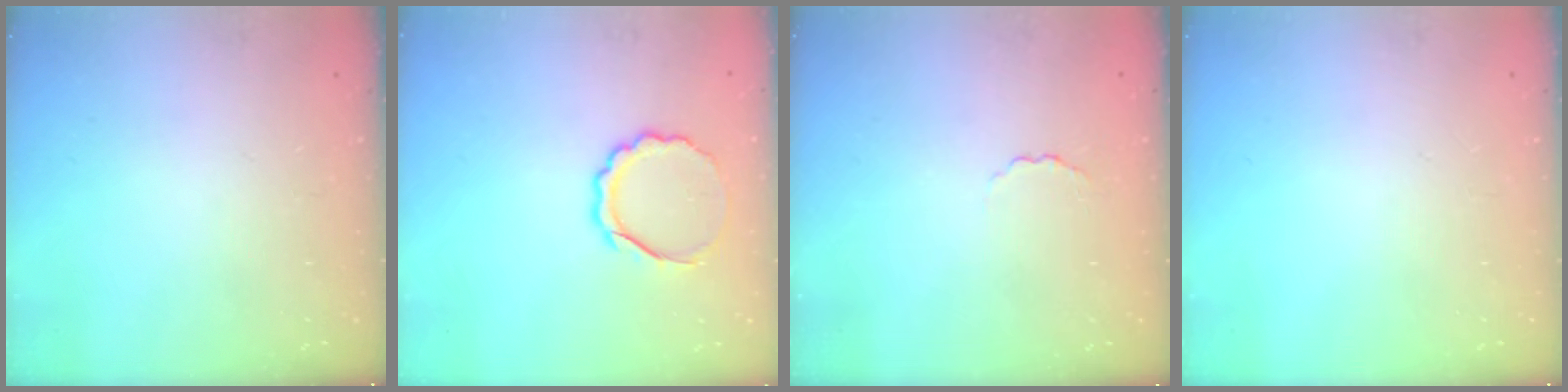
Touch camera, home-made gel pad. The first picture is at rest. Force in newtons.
{"total": 7.8, "press": 7.8, "slide": 0.6}
{"total": 2.0, "press": 1.9, "slide": 0.4}
{"total": 0.0}